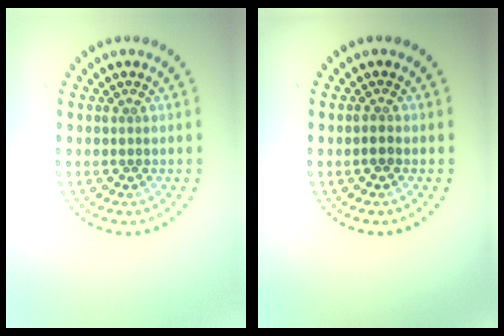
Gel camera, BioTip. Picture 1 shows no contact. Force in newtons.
{"total": 0.9, "press": 0.7, "slide": 0.6}